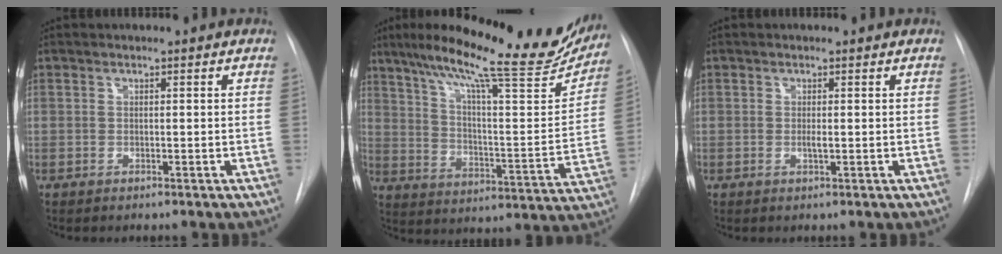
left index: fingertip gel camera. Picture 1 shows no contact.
{"total": 25.7, "force": [20.8, 3.6, 14.6], "torque": [-0.231, -0.025, 0.286]}
{"total": 0.8, "force": [-0.2, 0.1, 0.7], "torque": [-0.018, -0.007, -0.004]}